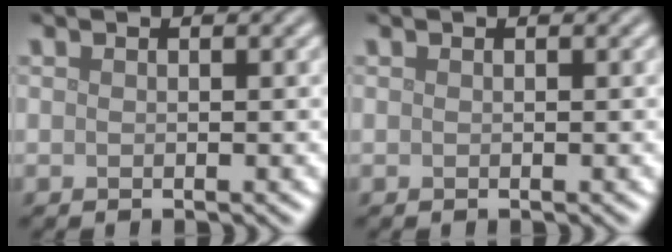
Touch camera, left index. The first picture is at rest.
{"total": 0.0}